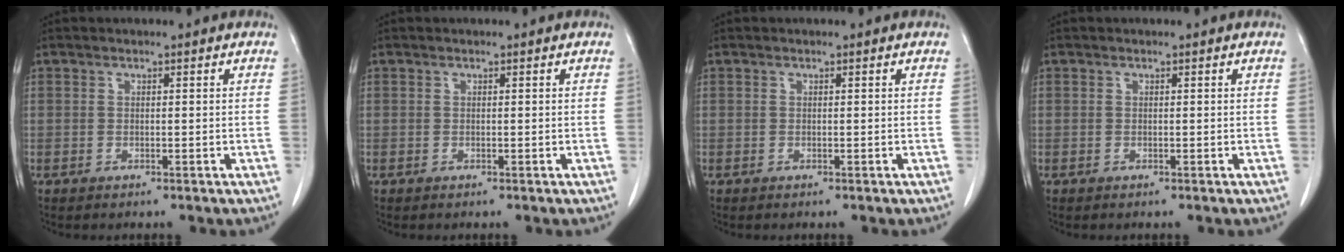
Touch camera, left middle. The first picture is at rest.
{"total": 0.0}
{"total": 0.0}
{"total": 0.0}